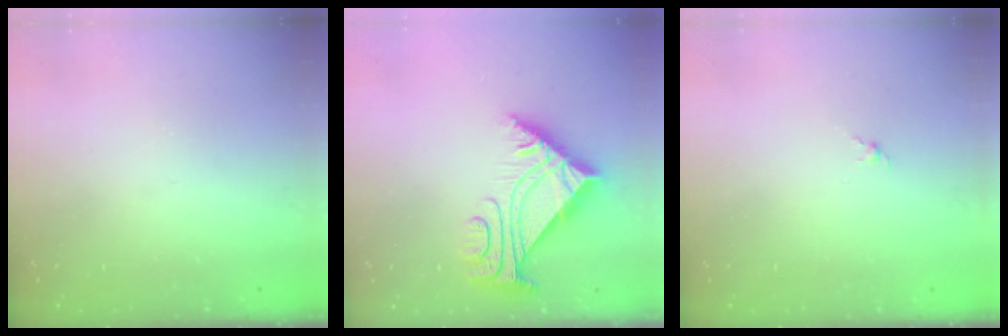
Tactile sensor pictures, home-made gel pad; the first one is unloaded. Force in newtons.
{"total": 7.2, "press": 7.1, "slide": 0.9}
{"total": 1.4, "press": 1.2, "slide": 0.6}